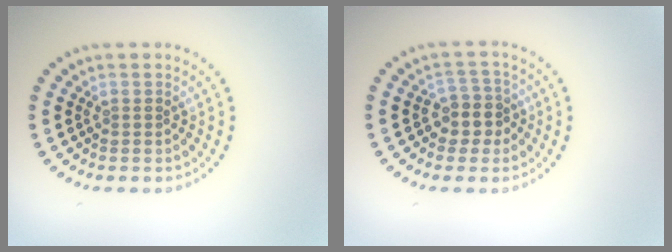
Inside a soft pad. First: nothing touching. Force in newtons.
{"total": 2.7, "press": 2.3, "slide": 1.4}